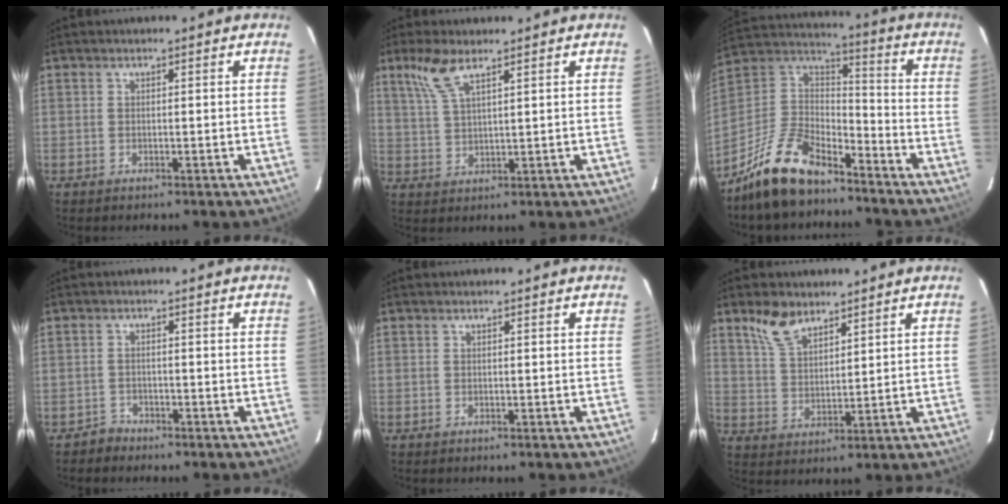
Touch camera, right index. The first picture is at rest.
{"total": 6.3, "force": [4.1, 1.7, 4.5], "torque": [-0.100, 0.008, 0.088]}
{"total": 17.9, "force": [-13.4, 7.4, 9.3], "torque": [-0.212, 0.007, -0.244]}
{"total": 2.0, "force": [-1.6, 1.1, -0.4], "torque": [0.006, 0.010, -0.030]}
{"total": 0.0}
{"total": 7.3, "force": [5.4, 3.4, 3.7], "torque": [-0.068, 0.012, 0.109]}